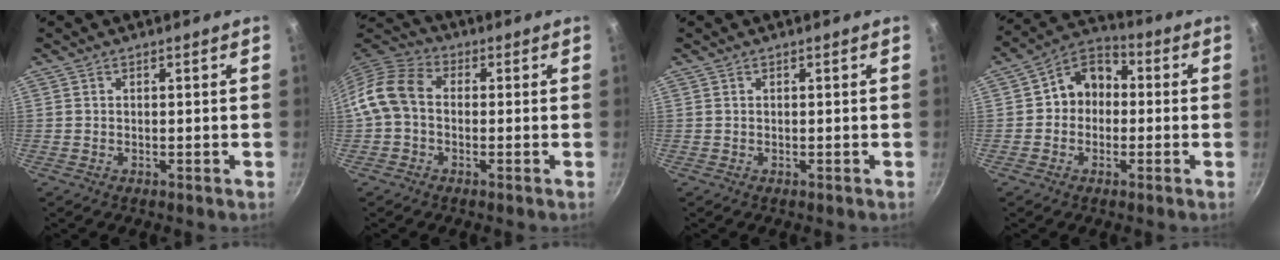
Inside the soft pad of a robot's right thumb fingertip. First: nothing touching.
{"total": 8.9, "force": [-0.6, 6.6, 5.9], "torque": [-0.107, 0.029, -0.033]}
{"total": 0.0}
{"total": 8.9, "force": [-0.2, 7.4, 4.9], "torque": [-0.036, 0.031, -0.025]}